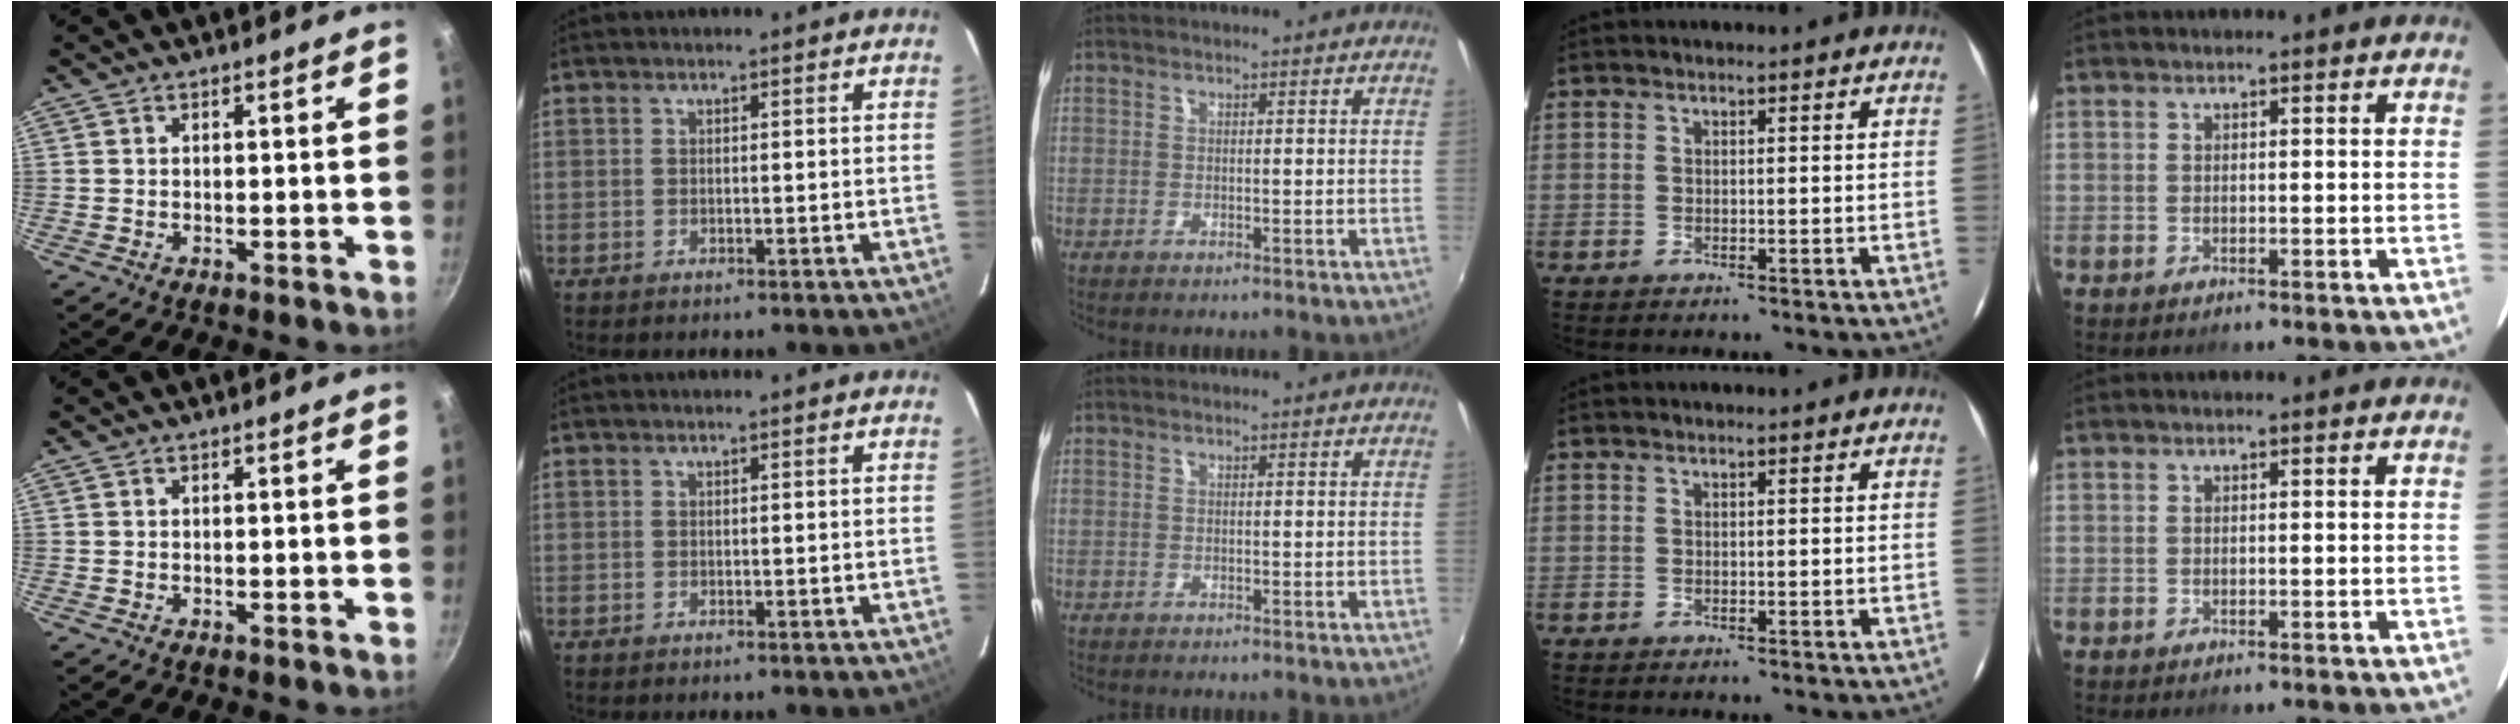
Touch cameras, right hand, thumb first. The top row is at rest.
{}